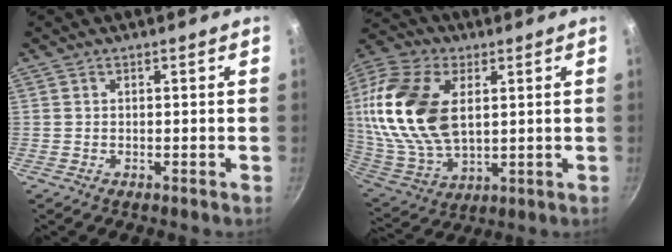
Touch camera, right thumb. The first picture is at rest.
{"total": 23.4, "force": [4.9, 14.2, 17.9], "torque": [-0.363, -0.014, 0.094]}